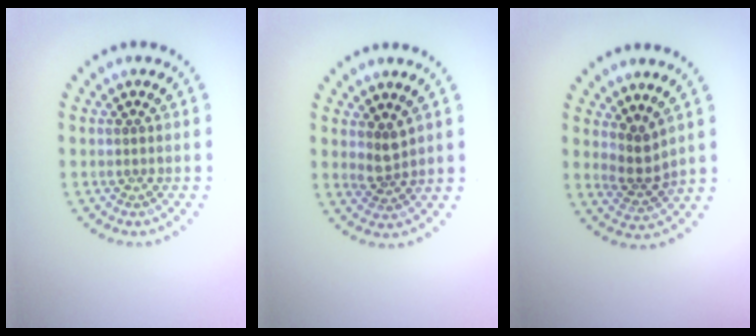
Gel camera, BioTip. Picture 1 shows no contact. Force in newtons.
{"total": 1.9, "press": 1.4, "slide": 1.3}
{"total": 2.5, "press": 1.8, "slide": 1.7}